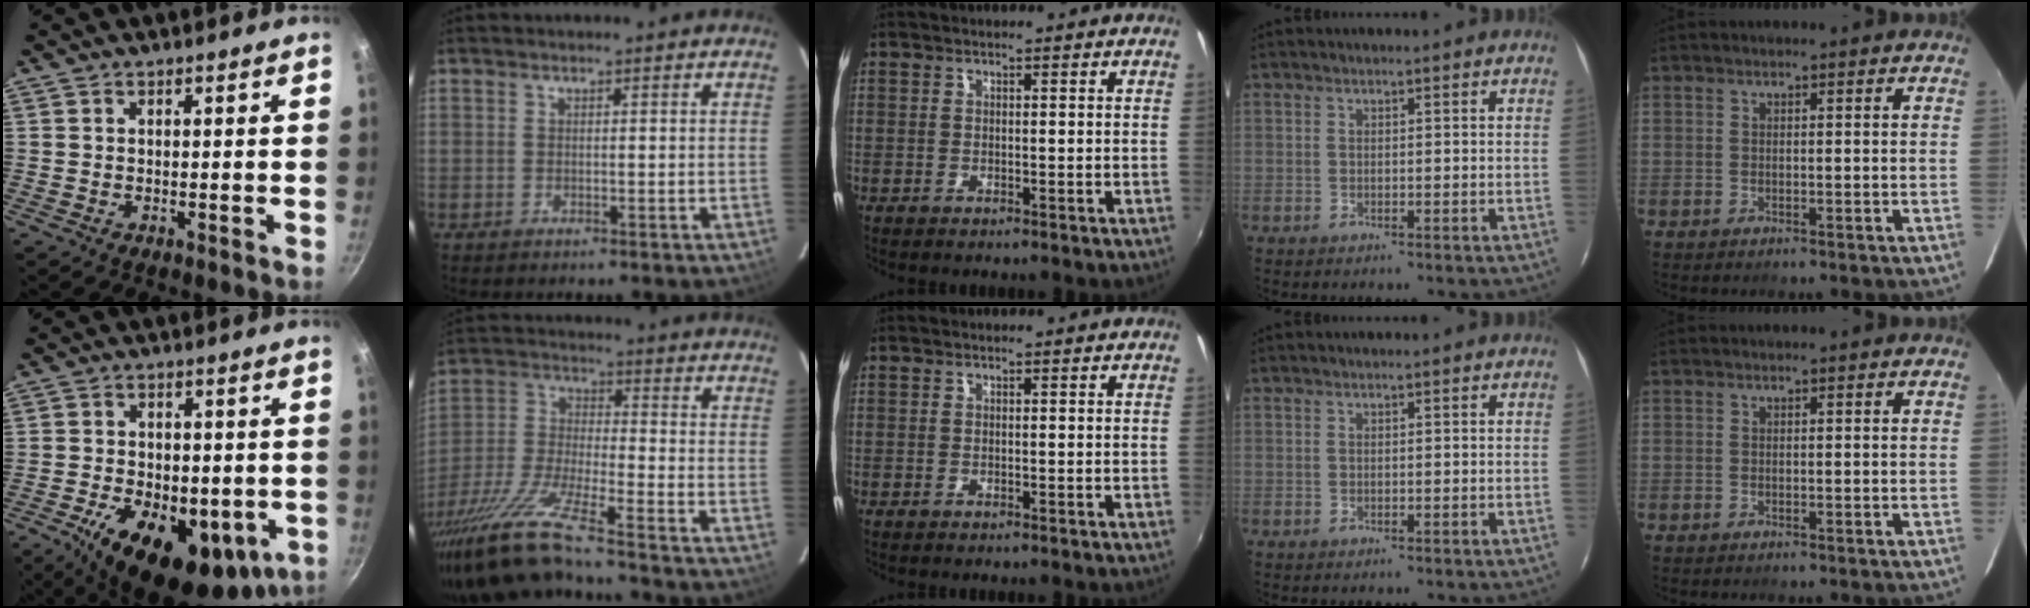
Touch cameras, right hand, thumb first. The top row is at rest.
{"thumb": {"total": 21.1, "force": [-7.3, 11.2, 16.3], "torque": [-0.234, -0.006, -0.097]}, "index": {"total": 16.0, "force": [-13.1, -0.1, 9.1], "torque": [-0.193, -0.037, -0.249]}}